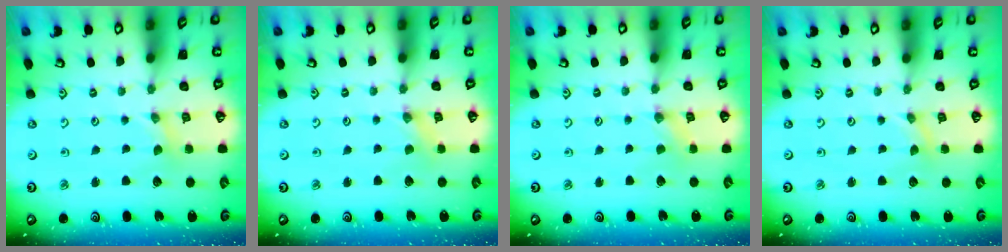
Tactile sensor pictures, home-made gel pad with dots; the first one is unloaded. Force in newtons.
{"total": 0.0}
{"total": 0.9, "press": 0.9, "slide": 0.2}
{"total": 0.0}